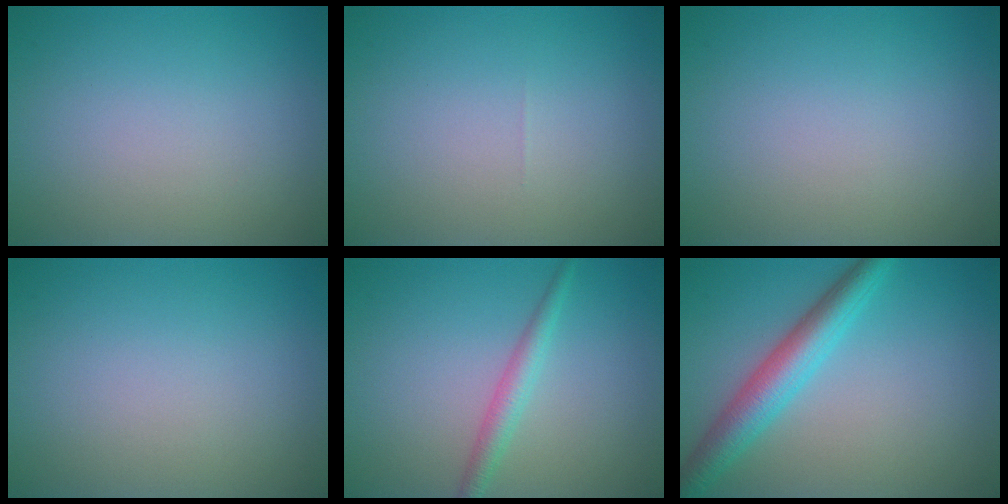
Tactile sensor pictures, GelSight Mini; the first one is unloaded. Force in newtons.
{"total": 0.0}
{"total": 0.0}
{"total": 0.0}
{"total": 2.1, "press": 2.1, "slide": 0.0}
{"total": 4.8, "press": 4.8, "slide": 0.1}